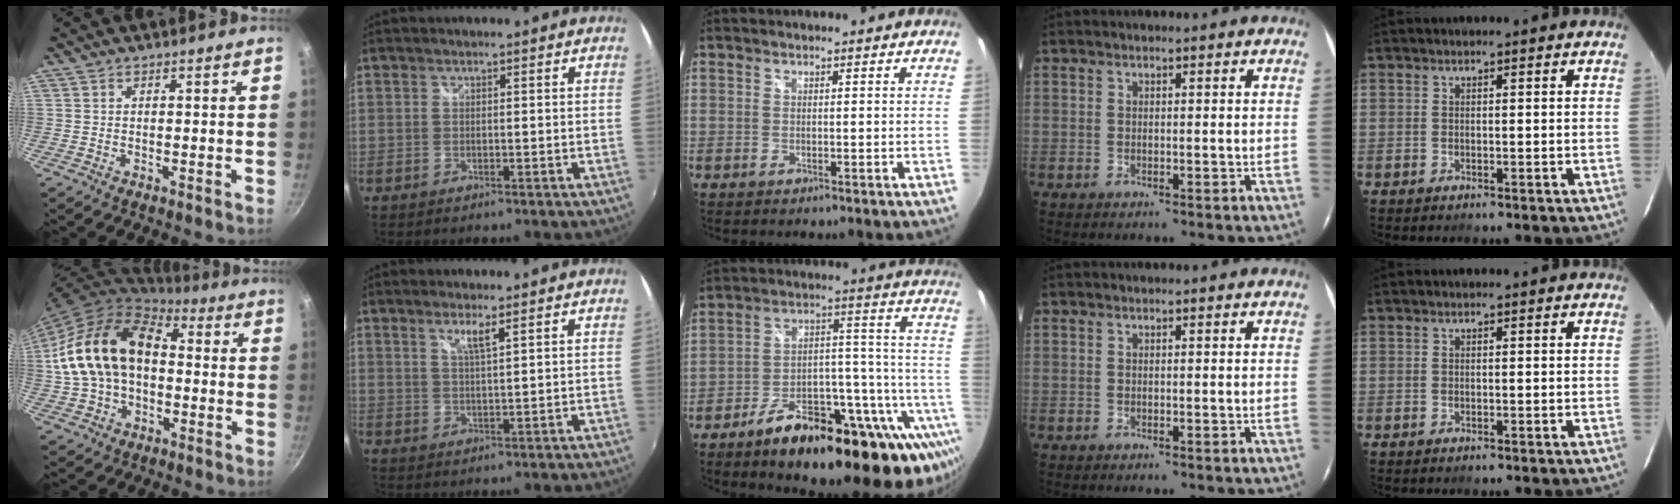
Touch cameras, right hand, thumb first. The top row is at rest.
{"thumb": {"total": 19.5, "force": [0.4, 13.4, 14.2], "torque": [-0.245, 0.046, 0.002]}, "index": {"total": 3.0, "force": [1.9, 0.0, 2.4], "torque": [-0.045, -0.003, 0.033]}, "middle": {"total": 29.9, "force": [-19.9, 10.3, 19.9], "torque": [-0.240, 0.013, -0.274]}}